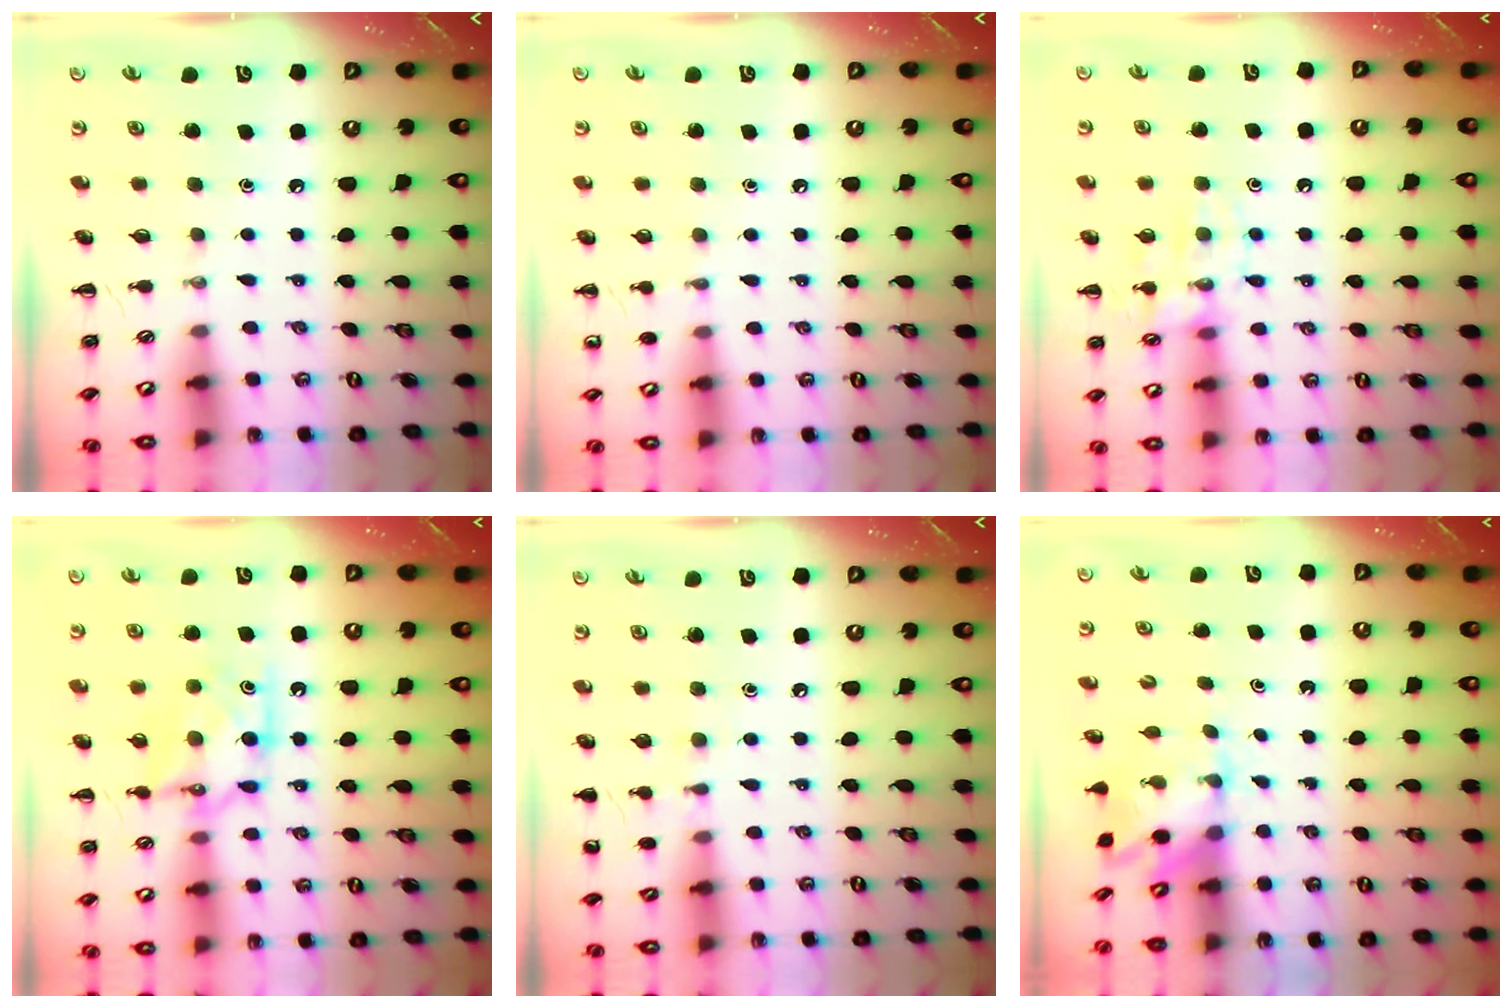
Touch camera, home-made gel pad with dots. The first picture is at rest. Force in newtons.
{"total": 3.7, "press": 3.5, "slide": 1.2}
{"total": 12.0, "press": 12.0, "slide": 0.8}
{"total": 10.5, "press": 10.5, "slide": 0.5}
{"total": 5.1, "press": 4.9, "slide": 1.5}
{"total": 2.6, "press": 2.4, "slide": 1.1}